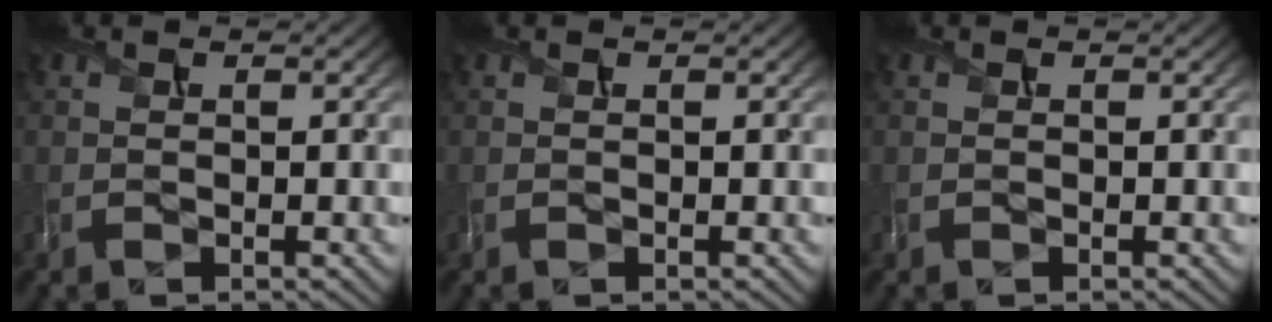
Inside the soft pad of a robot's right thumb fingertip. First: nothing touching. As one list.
[{"total": 0.0}, {"total": 0.0}]